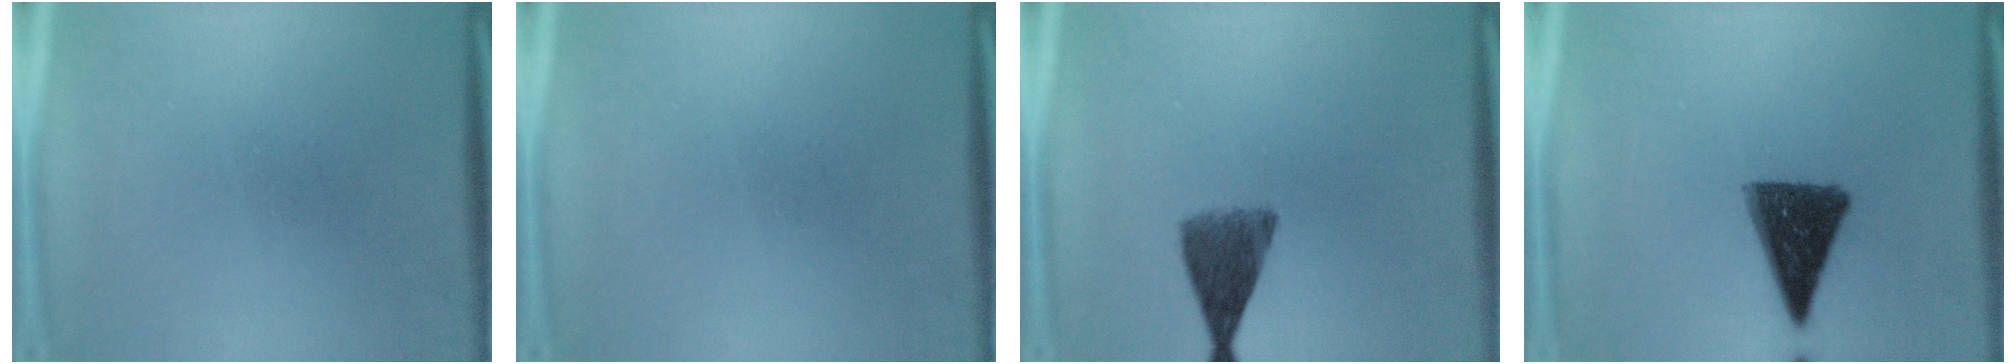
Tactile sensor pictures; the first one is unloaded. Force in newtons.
{"total": 0.0}
{"total": 6.3}
{"total": 12.3}